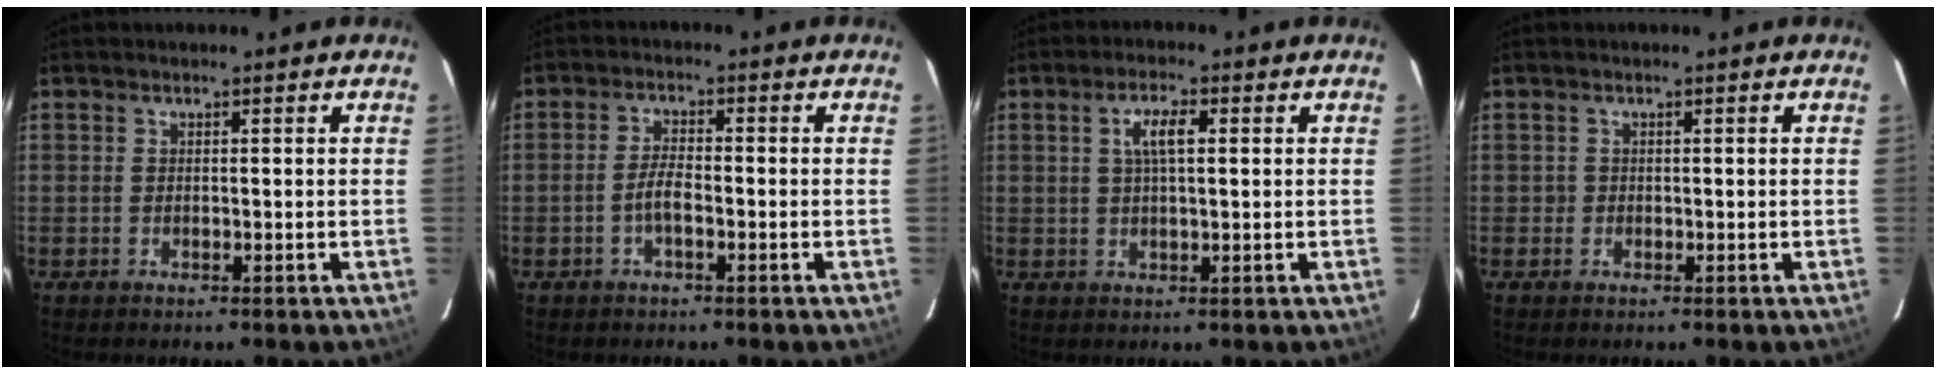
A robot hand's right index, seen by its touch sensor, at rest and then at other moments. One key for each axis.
{"total": 3.3, "fx": -1.3, "fy": 0.9, "fz": 2.8, "tx": -0.061, "ty": 0.005, "tz": -0.025}
{"total": 4.7, "fx": 1.1, "fy": 1.1, "fz": 4.4, "tx": -0.084, "ty": 0.008, "tz": 0.022}
{"total": 0.7, "fx": -0.1, "fy": 0.7, "fz": 0.0, "tx": 0.003, "ty": 0.000, "tz": -0.002}